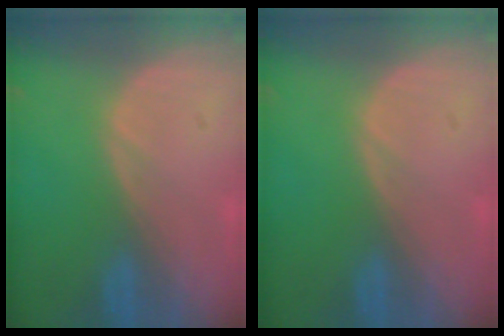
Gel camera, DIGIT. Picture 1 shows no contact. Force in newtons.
{"total": 0.0}